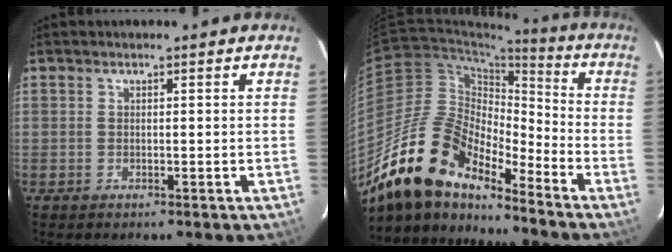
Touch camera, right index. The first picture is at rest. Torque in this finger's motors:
{"motor_torque": [1.04, -1.10, 1.05, 0.21]}